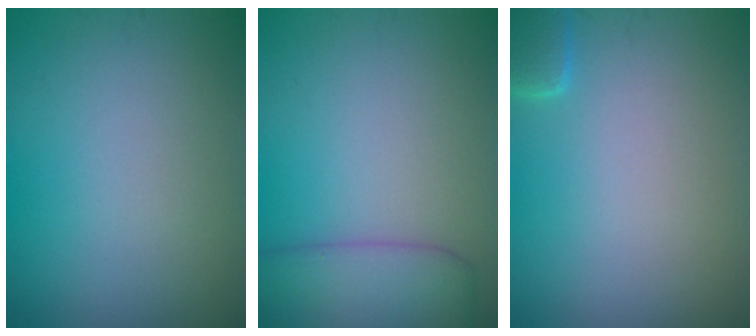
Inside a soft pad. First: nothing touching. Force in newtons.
{"total": 5.5, "press": 5.5, "slide": 0.1}
{"total": 1.9, "press": 1.9, "slide": 0.2}